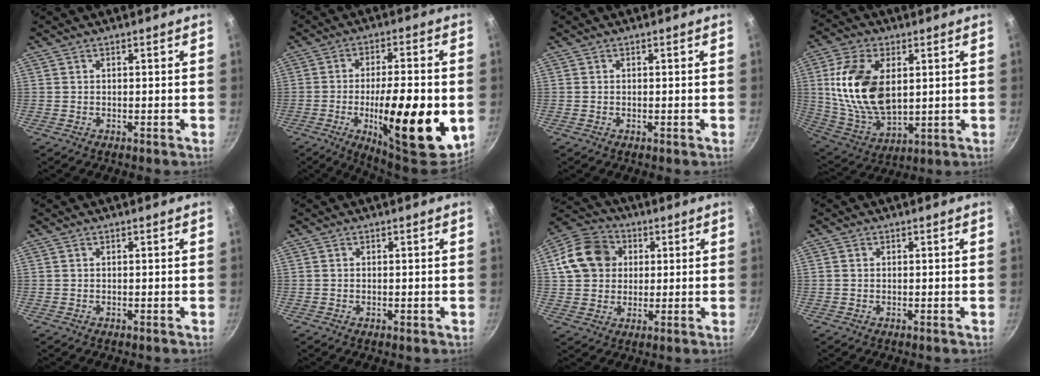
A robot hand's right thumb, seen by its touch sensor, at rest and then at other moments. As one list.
[{"total": 21.1, "force": [-4.6, 6.4, 19.6], "torque": [-0.279, 0.010, -0.063]}, {"total": 0.0}, {"total": 17.8, "force": [3.3, 10.5, 14.0], "torque": [-0.256, -0.019, 0.076]}, {"total": 0.0}, {"total": 0.6, "force": [-0.1, 0.3, 0.5], "torque": [-0.007, 0.000, -0.002]}, {"total": 12.8, "force": [2.7, 10.7, 6.4], "torque": [-0.096, 0.015, 0.035]}, {"total": 0.8, "force": [0.1, 0.7, 0.3], "torque": [-0.006, 0.003, 0.000]}]